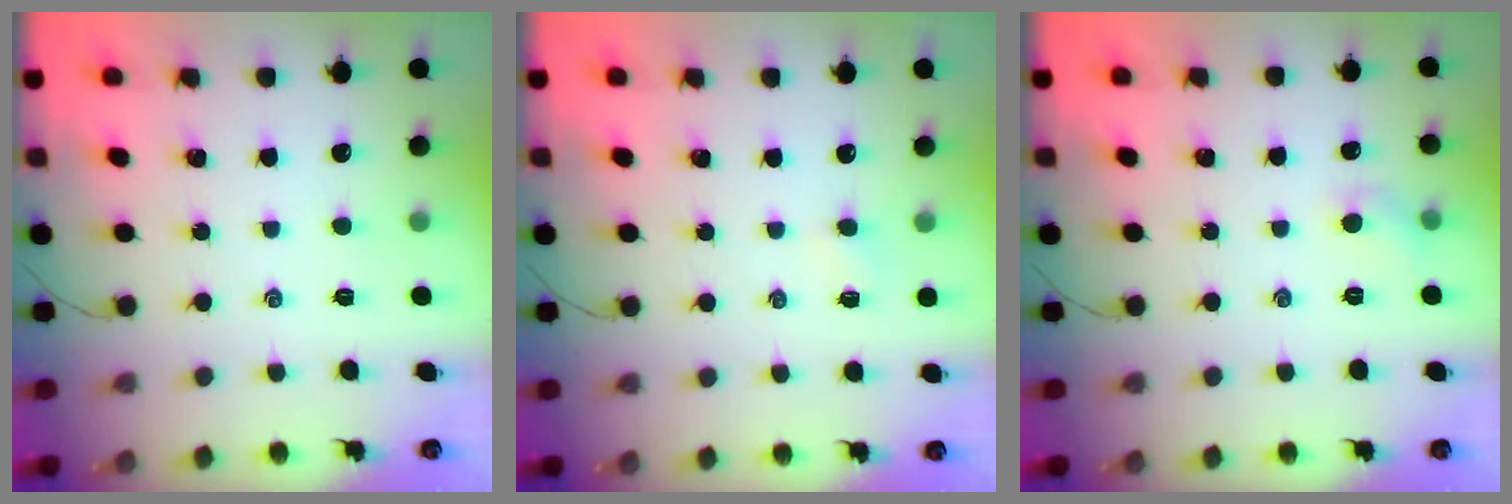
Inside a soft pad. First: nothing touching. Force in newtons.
{"total": 2.5, "press": 2.4, "slide": 0.8}
{"total": 4.8, "press": 4.6, "slide": 1.5}